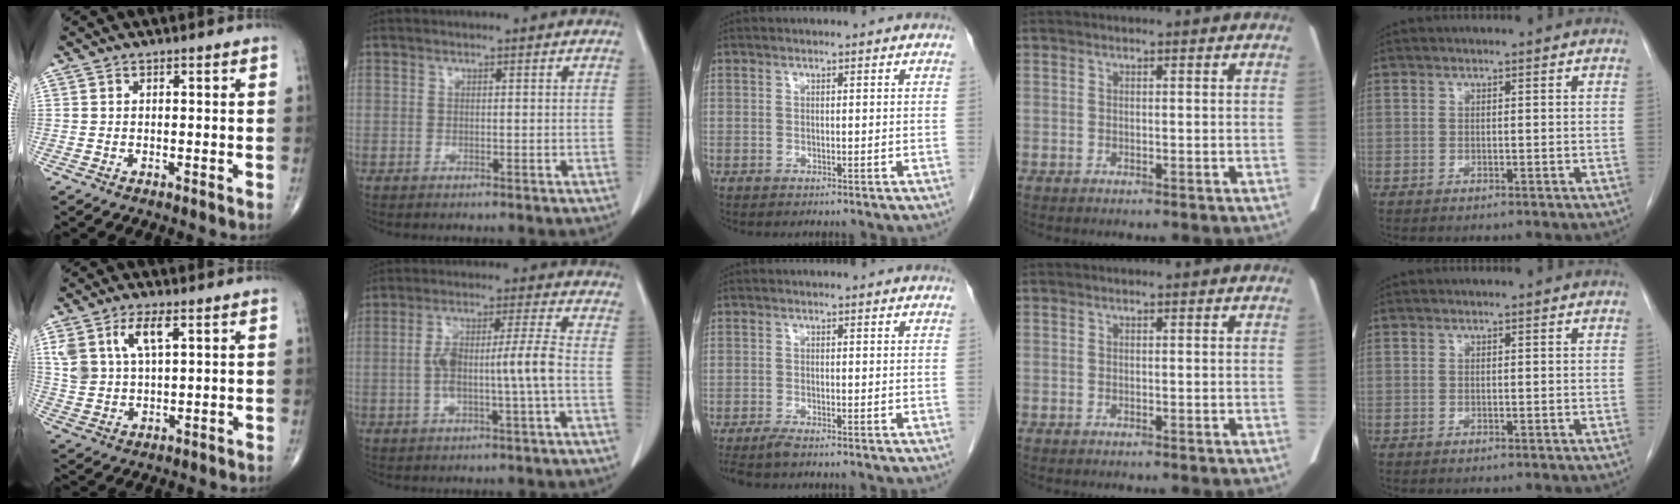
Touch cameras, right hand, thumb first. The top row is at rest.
{"thumb": {"total": 8.2, "force": [3.7, 3.8, 6.3], "torque": [-0.125, -0.006, 0.078]}, "index": {"total": 8.4, "force": [-1.3, 0.0, 8.3], "torque": [-0.158, 0.019, -0.022]}, "middle": {"total": 2.2, "force": [-1.8, -0.1, 1.1], "torque": [-0.026, -0.007, -0.036]}}